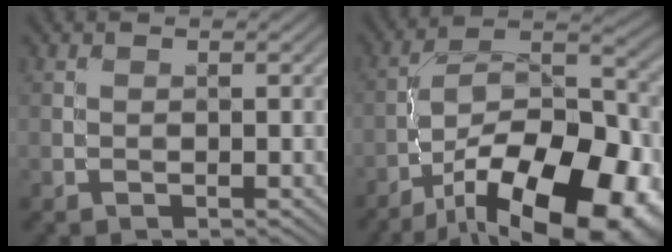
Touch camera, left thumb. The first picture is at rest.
{"total": 19.9, "force": [-11.7, 8.5, 13.7], "torque": [-0.201, -0.025, -0.183]}